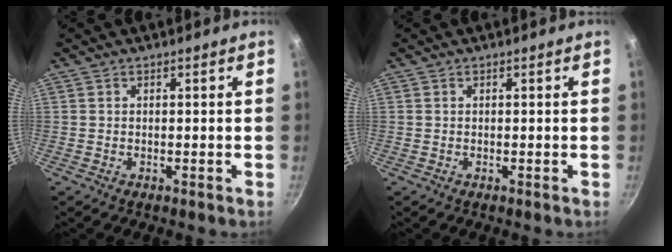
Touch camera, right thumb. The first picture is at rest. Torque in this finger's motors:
{"motor_torque": [0.16, 0.02, -0.14, 0.03, 0.02]}